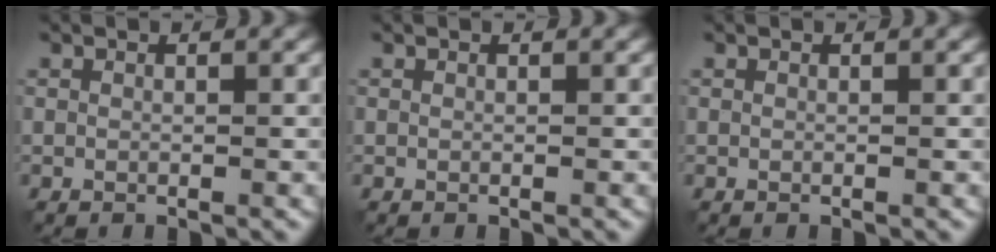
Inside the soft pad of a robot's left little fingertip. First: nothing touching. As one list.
[{"total": 0.0}, {"total": 0.0}]